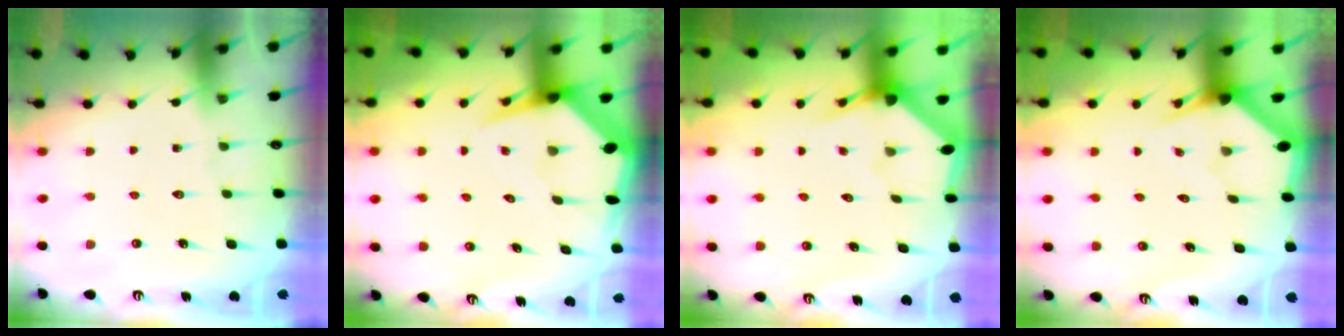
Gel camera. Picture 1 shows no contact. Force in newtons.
{"total": 5.4, "press": 5.4, "slide": 0.6}
{"total": 3.2, "press": 3.2, "slide": 0.3}
{"total": 2.2, "press": 2.2, "slide": 0.1}